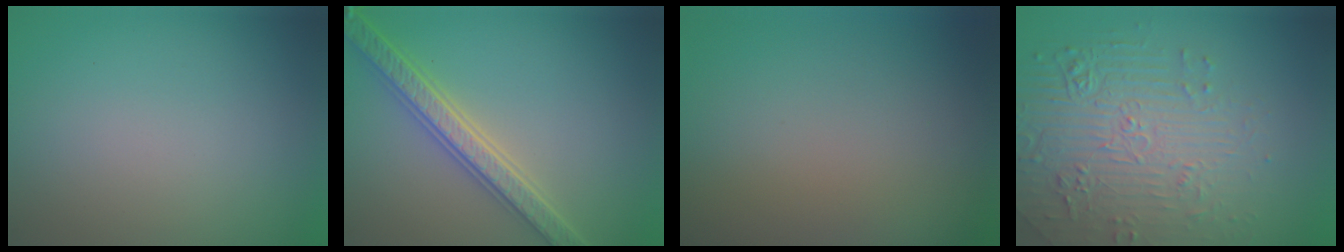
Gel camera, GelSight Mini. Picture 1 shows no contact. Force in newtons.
{"total": 5.4, "press": 5.3, "slide": 1.1}
{"total": 0.0}
{"total": 4.9, "press": 4.5, "slide": 2.0}